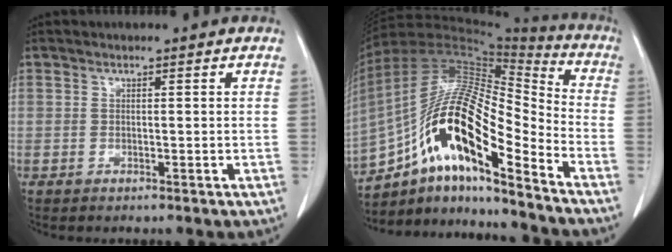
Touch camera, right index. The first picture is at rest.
{"total": 21.1, "force": [-11.4, 4.5, 17.2], "torque": [-0.344, 0.010, -0.198]}